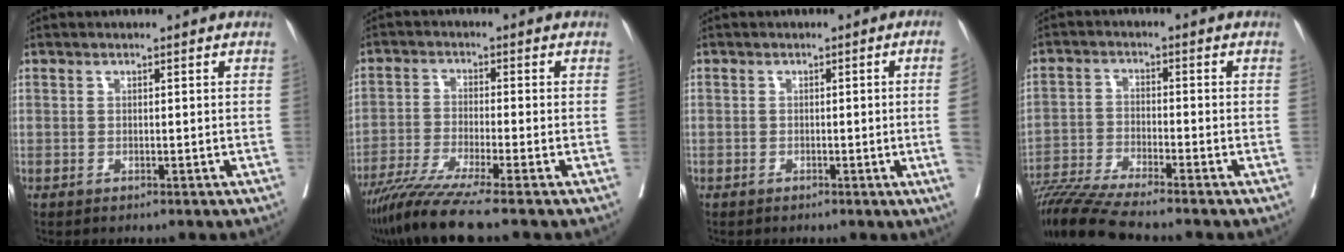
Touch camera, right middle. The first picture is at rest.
{"total": 9.0, "force": [-7.1, -1.5, 5.3], "torque": [-0.086, -0.036, -0.125]}
{"total": 4.1, "force": [-0.5, -1.6, 3.7], "torque": [-0.042, -0.006, -0.007]}
{"total": 9.0, "force": [-8.0, -1.5, 3.8], "torque": [-0.059, -0.026, -0.146]}